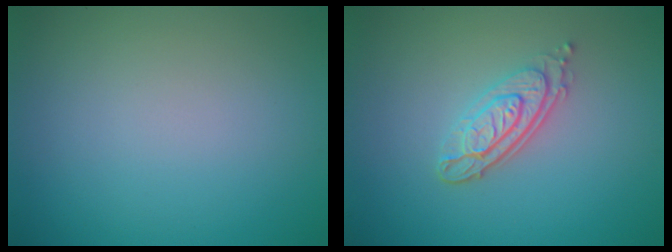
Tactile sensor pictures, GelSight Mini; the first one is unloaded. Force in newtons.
{"total": 3.4, "press": 2.8, "slide": 1.9}